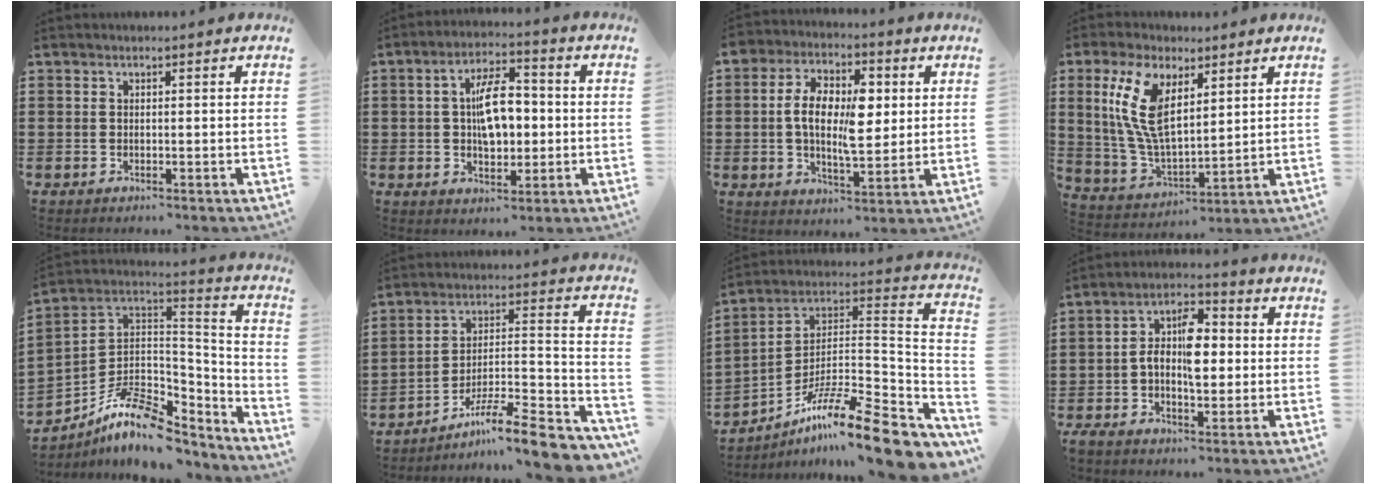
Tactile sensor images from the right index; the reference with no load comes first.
{"total": 8.5, "force": [0.5, 4.1, 7.5], "torque": [-0.133, 0.005, 0.004]}
{"total": 10.0, "force": [1.2, 5.3, 8.4], "torque": [-0.171, 0.008, 0.019]}
{"total": 11.6, "force": [4.9, 5.2, 9.1], "torque": [-0.205, -0.005, 0.092]}
{"total": 11.0, "force": [-7.5, 5.1, 6.2], "torque": [-0.132, 0.018, -0.143]}
{"total": 9.9, "force": [-7.9, 1.0, 5.9], "torque": [-0.081, 0.012, -0.152]}
{"total": 14.5, "force": [-10.2, 1.7, 10.2], "torque": [-0.174, 0.013, -0.187]}
{"total": 7.8, "force": [0.0, 3.7, 6.8], "torque": [-0.117, 0.003, -0.003]}